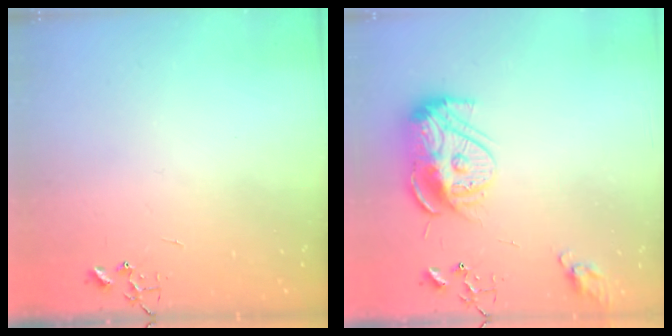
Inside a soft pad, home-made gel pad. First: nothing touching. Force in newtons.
{"total": 13.5, "press": 13.4, "slide": 1.1}